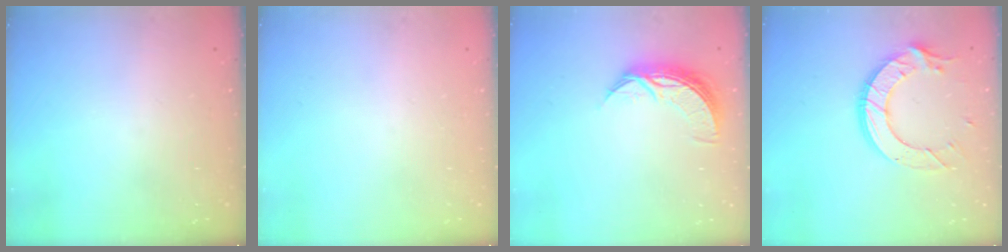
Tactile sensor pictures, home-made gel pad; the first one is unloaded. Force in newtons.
{"total": 0.0}
{"total": 8.8, "press": 8.8, "slide": 0.4}
{"total": 13.4, "press": 13.3, "slide": 0.8}